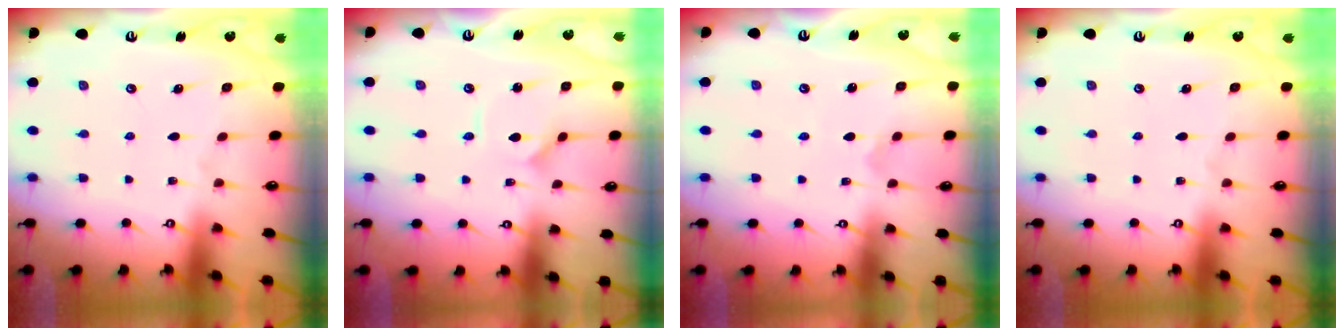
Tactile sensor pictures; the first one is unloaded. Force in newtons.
{"total": 1.2, "press": 1.2, "slide": 0.0}
{"total": 2.0, "press": 2.0, "slide": 0.2}
{"total": 0.0}